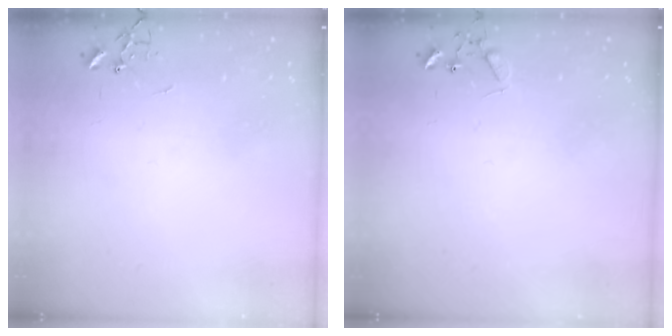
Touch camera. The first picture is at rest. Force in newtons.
{"total": 6.1, "press": 6.1, "slide": 0.5}